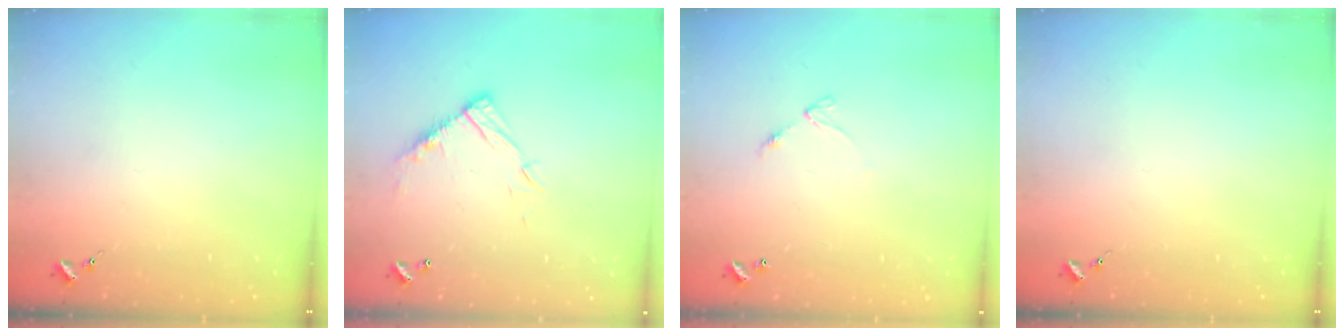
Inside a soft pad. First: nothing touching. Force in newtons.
{"total": 11.4, "press": 11.4, "slide": 0.7}
{"total": 4.7, "press": 4.7, "slide": 0.4}
{"total": 0.0}